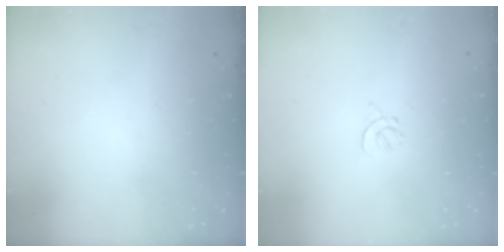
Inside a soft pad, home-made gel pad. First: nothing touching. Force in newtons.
{"total": 1.4, "press": 1.3, "slide": 0.5}